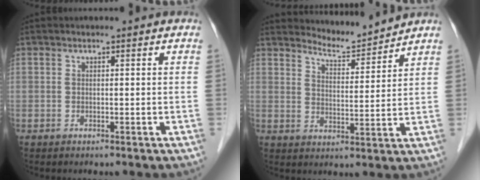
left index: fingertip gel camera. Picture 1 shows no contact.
{"total": 5.7, "force": [5.7, -0.3, -0.3], "torque": [-0.007, -0.011, 0.096]}